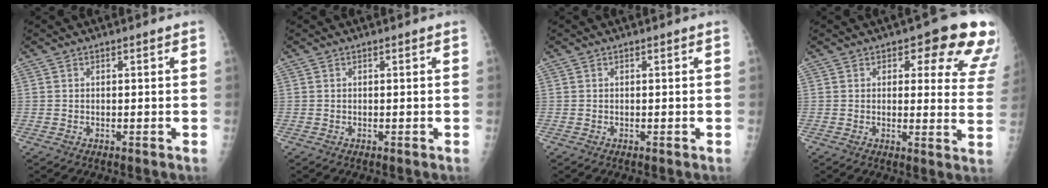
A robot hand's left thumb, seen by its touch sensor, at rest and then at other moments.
{"total": 0.0}
{"total": 0.0}
{"total": 14.4, "force": [8.3, 6.4, 9.9], "torque": [-0.054, -0.038, 0.079]}